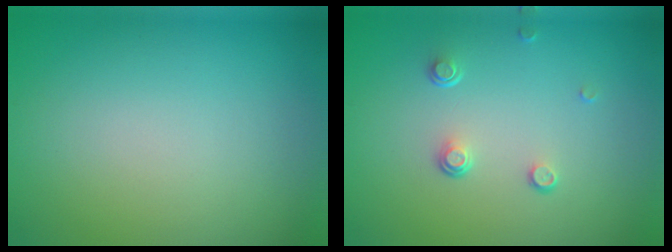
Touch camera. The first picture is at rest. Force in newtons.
{"total": 1.4, "press": 0.8, "slide": 1.2}